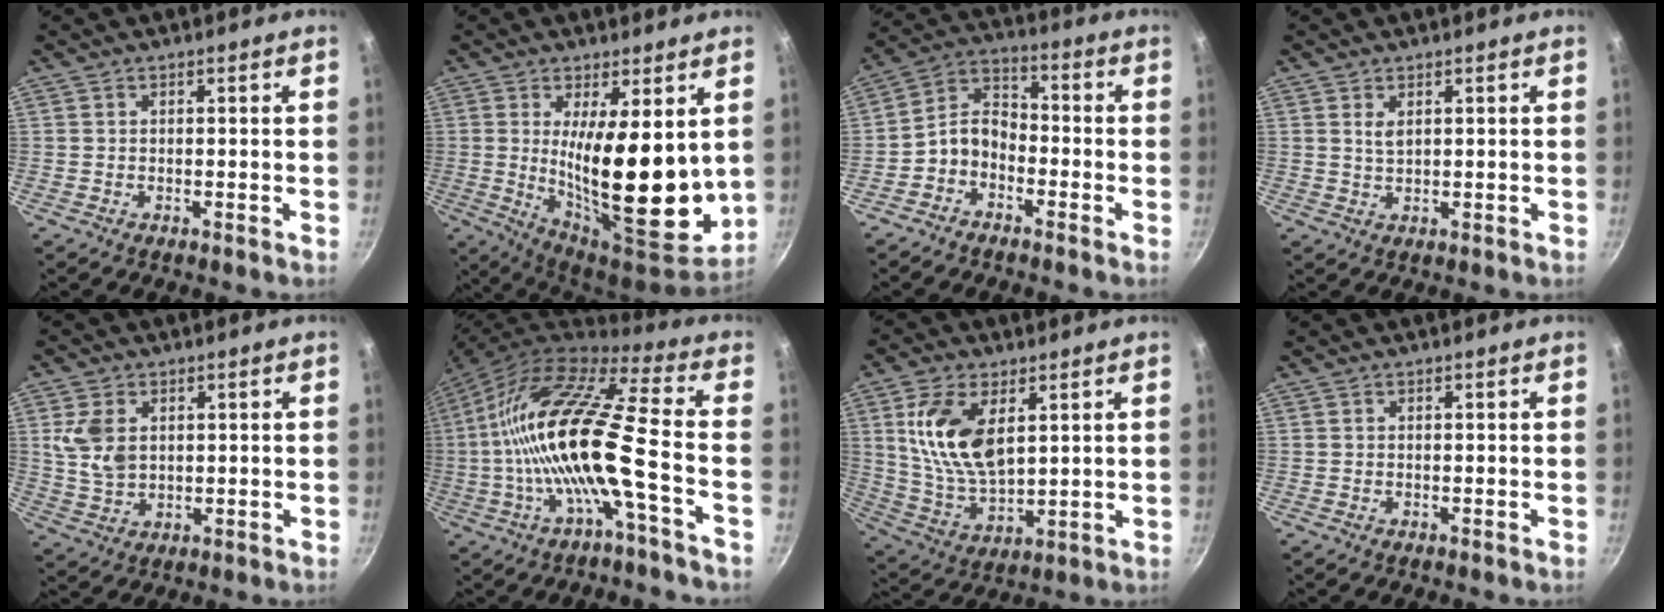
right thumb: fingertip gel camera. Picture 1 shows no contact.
{"total": 19.4, "force": [2.2, 6.7, 18.0], "torque": [-0.245, -0.043, 0.046]}
{"total": 7.3, "force": [-3.1, 5.1, 4.1], "torque": [-0.063, 0.051, -0.075]}
{"total": 2.1, "force": [0.9, 1.1, 1.6], "torque": [-0.027, -0.005, 0.019]}
{"total": 7.3, "force": [1.8, 5.1, 5.0], "torque": [-0.089, -0.012, 0.038]}
{"total": 19.2, "force": [-4.1, 3.1, 18.5], "torque": [-0.343, 0.039, -0.092]}
{"total": 14.3, "force": [4.4, 7.8, 11.2], "torque": [-0.206, -0.023, 0.094]}
{"total": 0.0}